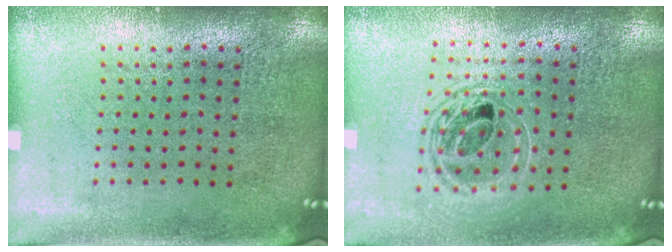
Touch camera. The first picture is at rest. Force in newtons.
{"total": 1.7, "press": 1.4, "slide": 1.0}